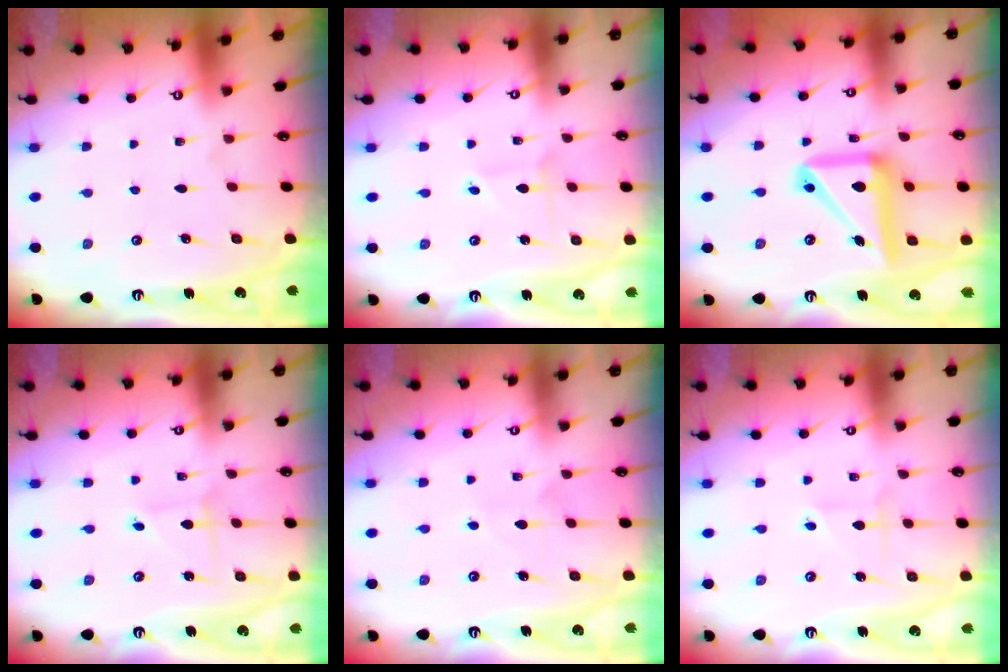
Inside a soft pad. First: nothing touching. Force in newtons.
{"total": 2.0, "press": 2.0, "slide": 0.1}
{"total": 15.5, "press": 15.3, "slide": 1.8}
{"total": 1.1, "press": 1.1, "slide": 0.0}
{"total": 4.3, "press": 4.3, "slide": 0.3}
{"total": 1.7, "press": 1.7, "slide": 0.2}